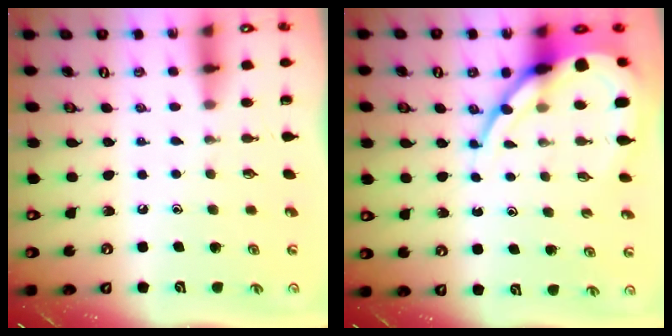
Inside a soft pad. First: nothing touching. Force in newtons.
{"total": 13.0, "press": 12.9, "slide": 1.4}